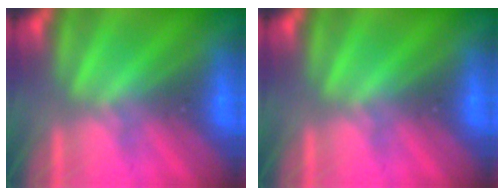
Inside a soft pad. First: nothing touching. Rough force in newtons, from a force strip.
{"total": 0.0}